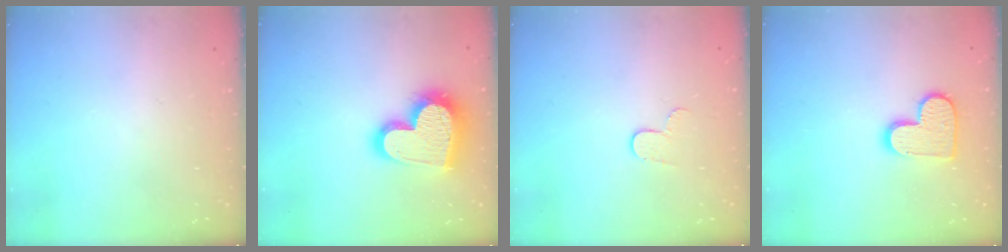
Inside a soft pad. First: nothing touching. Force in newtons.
{"total": 20.6, "press": 20.5, "slide": 1.8}
{"total": 4.6, "press": 4.6, "slide": 0.4}
{"total": 11.8, "press": 11.8, "slide": 0.7}